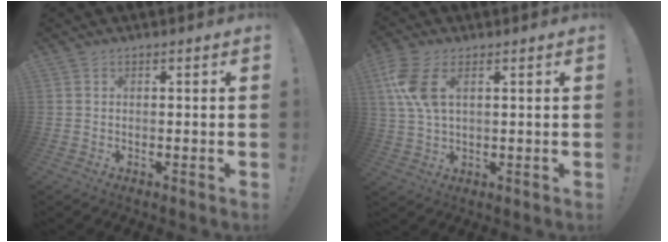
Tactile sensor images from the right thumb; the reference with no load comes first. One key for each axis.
{"total": 9.6, "fx": 3.2, "fy": 5.0, "fz": 7.6, "tx": -0.163, "ty": -0.007, "tz": 0.061}